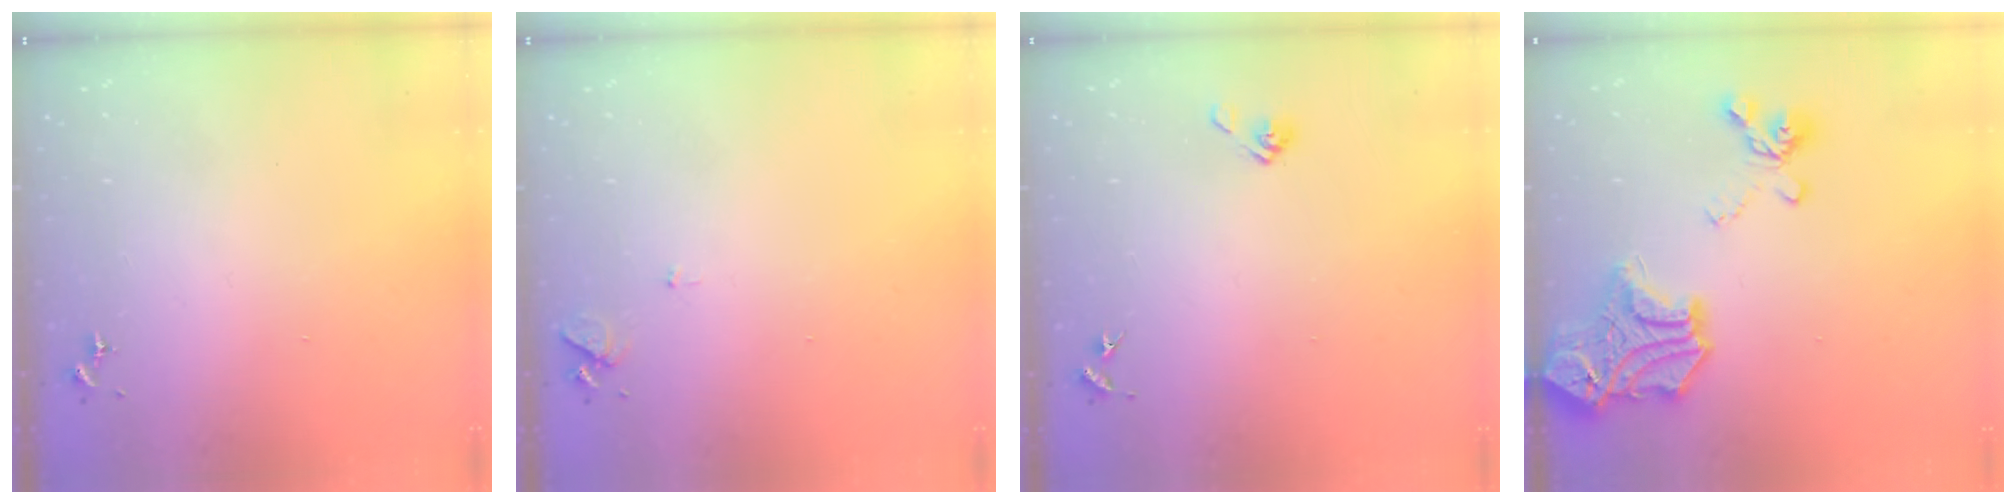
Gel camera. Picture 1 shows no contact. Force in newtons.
{"total": 6.1, "press": 6.0, "slide": 0.8}
{"total": 4.7, "press": 4.2, "slide": 2.2}
{"total": 21.4, "press": 21.4, "slide": 1.4}